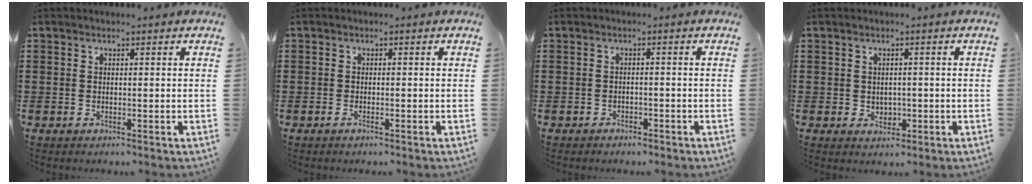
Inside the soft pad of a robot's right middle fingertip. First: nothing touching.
{"total": 0.7, "force": [-0.3, 0.1, 0.6], "torque": [-0.012, -0.003, -0.006]}
{"total": 1.1, "force": [-1.0, 0.4, 0.0], "torque": [-0.003, 0.002, -0.023]}
{"total": 1.5, "force": [-0.1, 1.3, 0.8], "torque": [-0.010, 0.001, -0.004]}